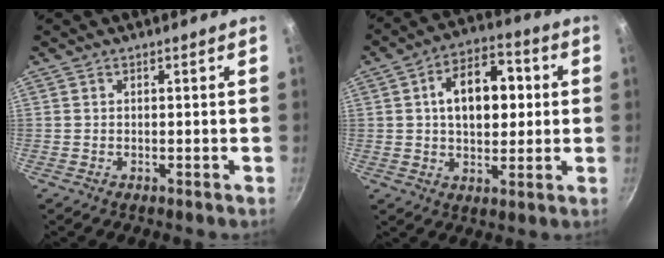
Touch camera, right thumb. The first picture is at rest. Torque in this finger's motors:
{"motor_torque": [-1.10, 1.36, 0.89, 0.27, 0.08]}